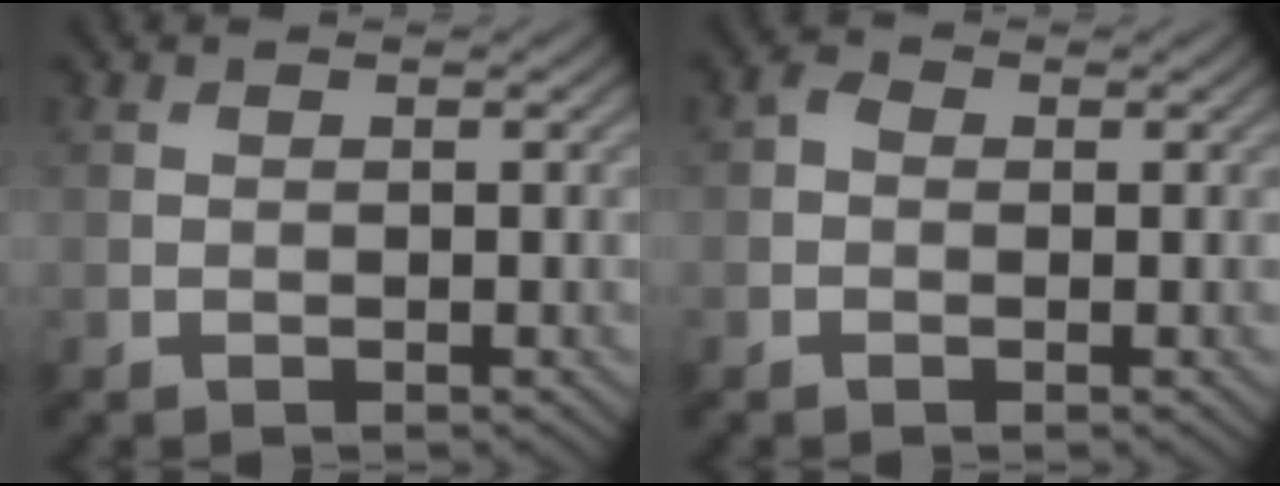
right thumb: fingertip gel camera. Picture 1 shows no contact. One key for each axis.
{"total": 1.3, "fx": -0.1, "fy": 1.1, "fz": 0.8, "tx": -0.014, "ty": 0.002, "tz": -0.008}